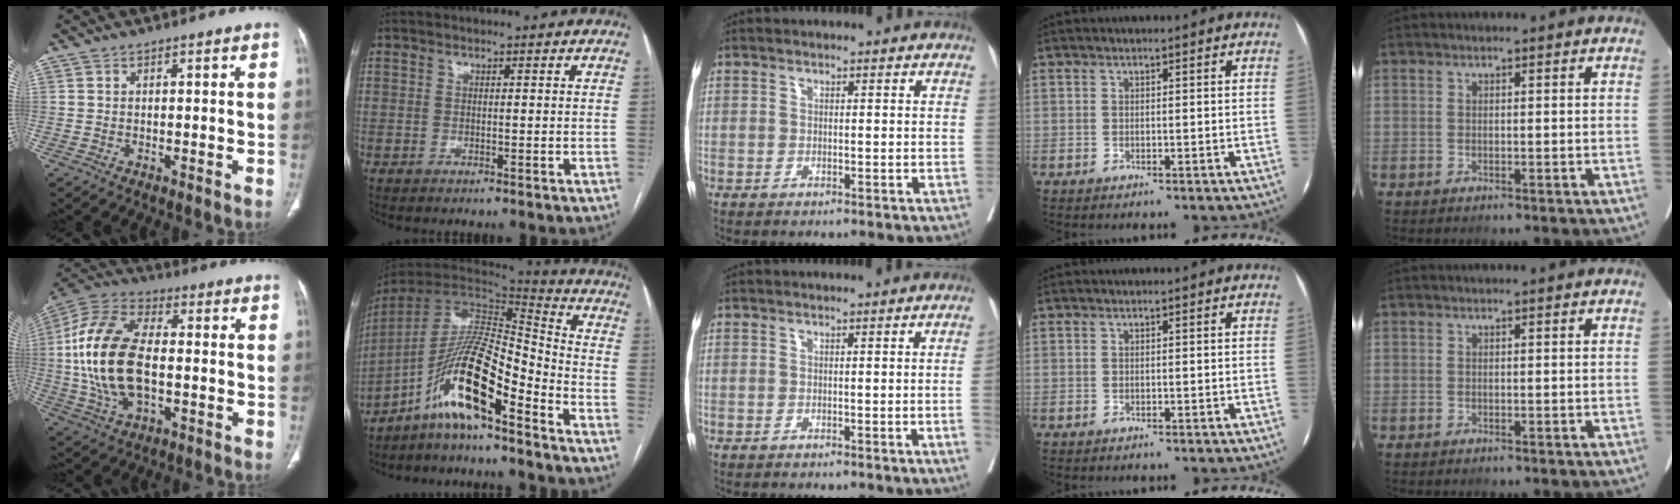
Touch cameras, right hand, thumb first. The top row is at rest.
{"thumb": {"total": 20.3, "force": [-0.7, 11.2, 17.0], "torque": [-0.353, 0.015, -0.013]}, "index": {"total": 14.3, "force": [-9.0, 1.5, 11.0], "torque": [-0.207, 0.014, -0.163]}, "middle": {"total": 2.3, "force": [-0.5, -0.5, 2.2], "torque": [-0.032, 0.002, -0.003]}}